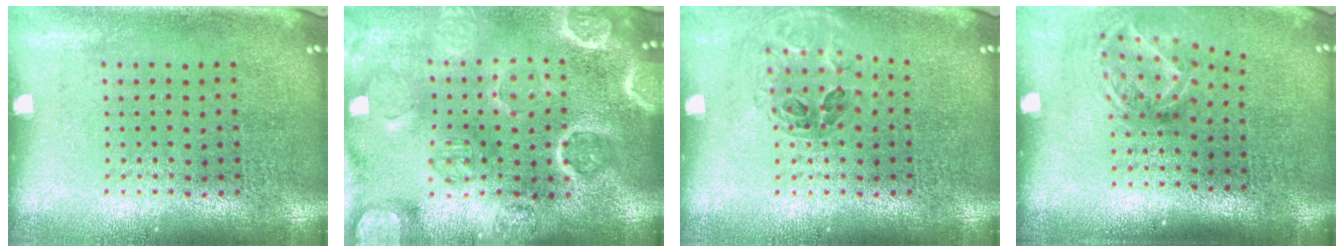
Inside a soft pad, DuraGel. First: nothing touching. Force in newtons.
{"total": 4.4, "press": 3.9, "slide": 1.9}
{"total": 1.0, "press": 1.0, "slide": 0.3}
{"total": 1.9, "press": 1.3, "slide": 1.4}